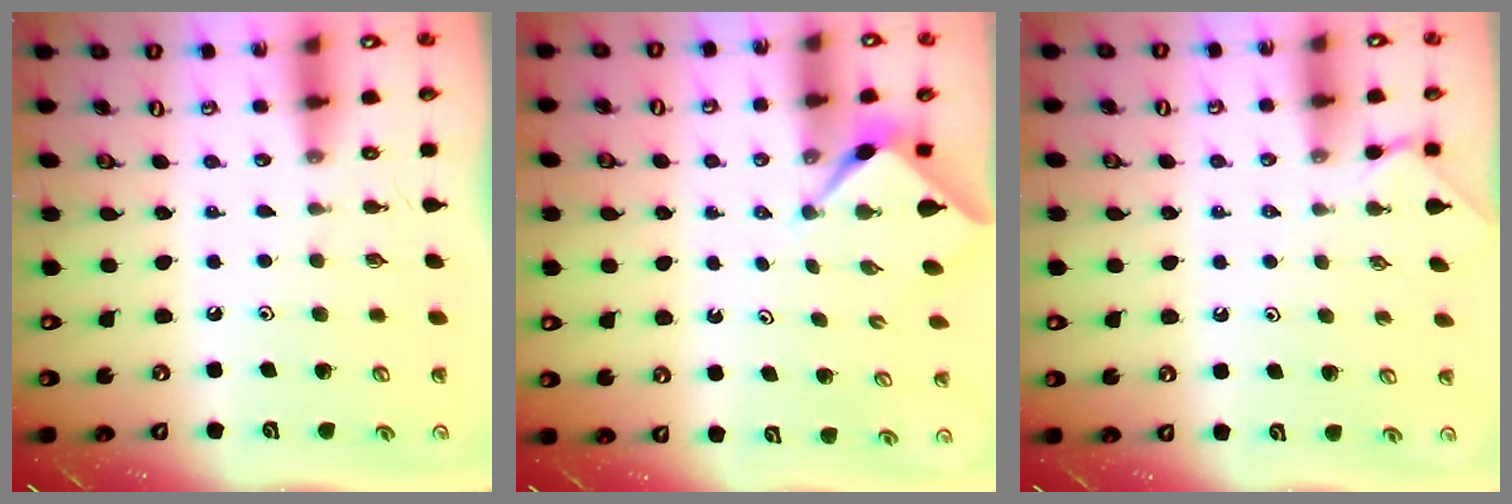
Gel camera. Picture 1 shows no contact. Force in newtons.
{"total": 2.4, "press": 2.3, "slide": 0.3}
{"total": 1.4, "press": 1.4, "slide": 0.2}